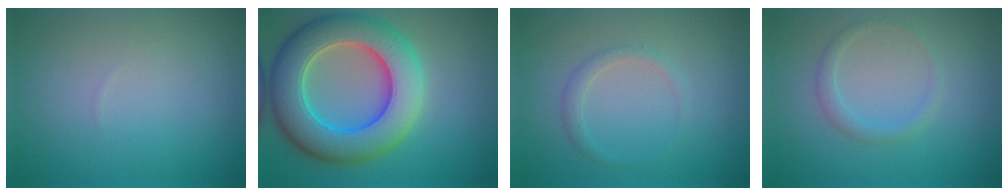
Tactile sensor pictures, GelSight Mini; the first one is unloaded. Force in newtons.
{"total": 10.7, "press": 10.6, "slide": 0.6}
{"total": 1.3, "press": 1.3, "slide": 0.1}
{"total": 1.5, "press": 1.5, "slide": 0.1}